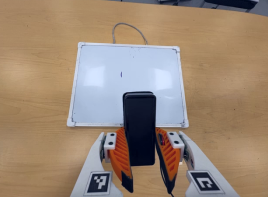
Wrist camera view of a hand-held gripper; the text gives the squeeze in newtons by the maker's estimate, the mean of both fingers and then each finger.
{"total": 7.5, "left": 5.9, "right": 9.1}